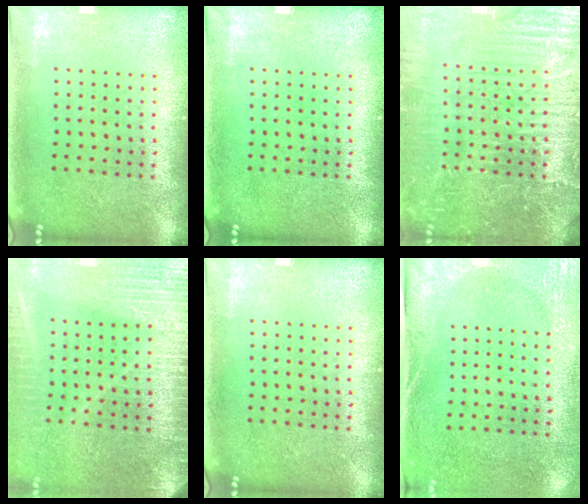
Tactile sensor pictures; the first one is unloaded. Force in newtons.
{"total": 0.0}
{"total": 6.0, "press": 5.9, "slide": 0.7}
{"total": 3.7, "press": 3.3, "slide": 1.7}
{"total": 0.0}
{"total": 2.8, "press": 2.2, "slide": 1.7}